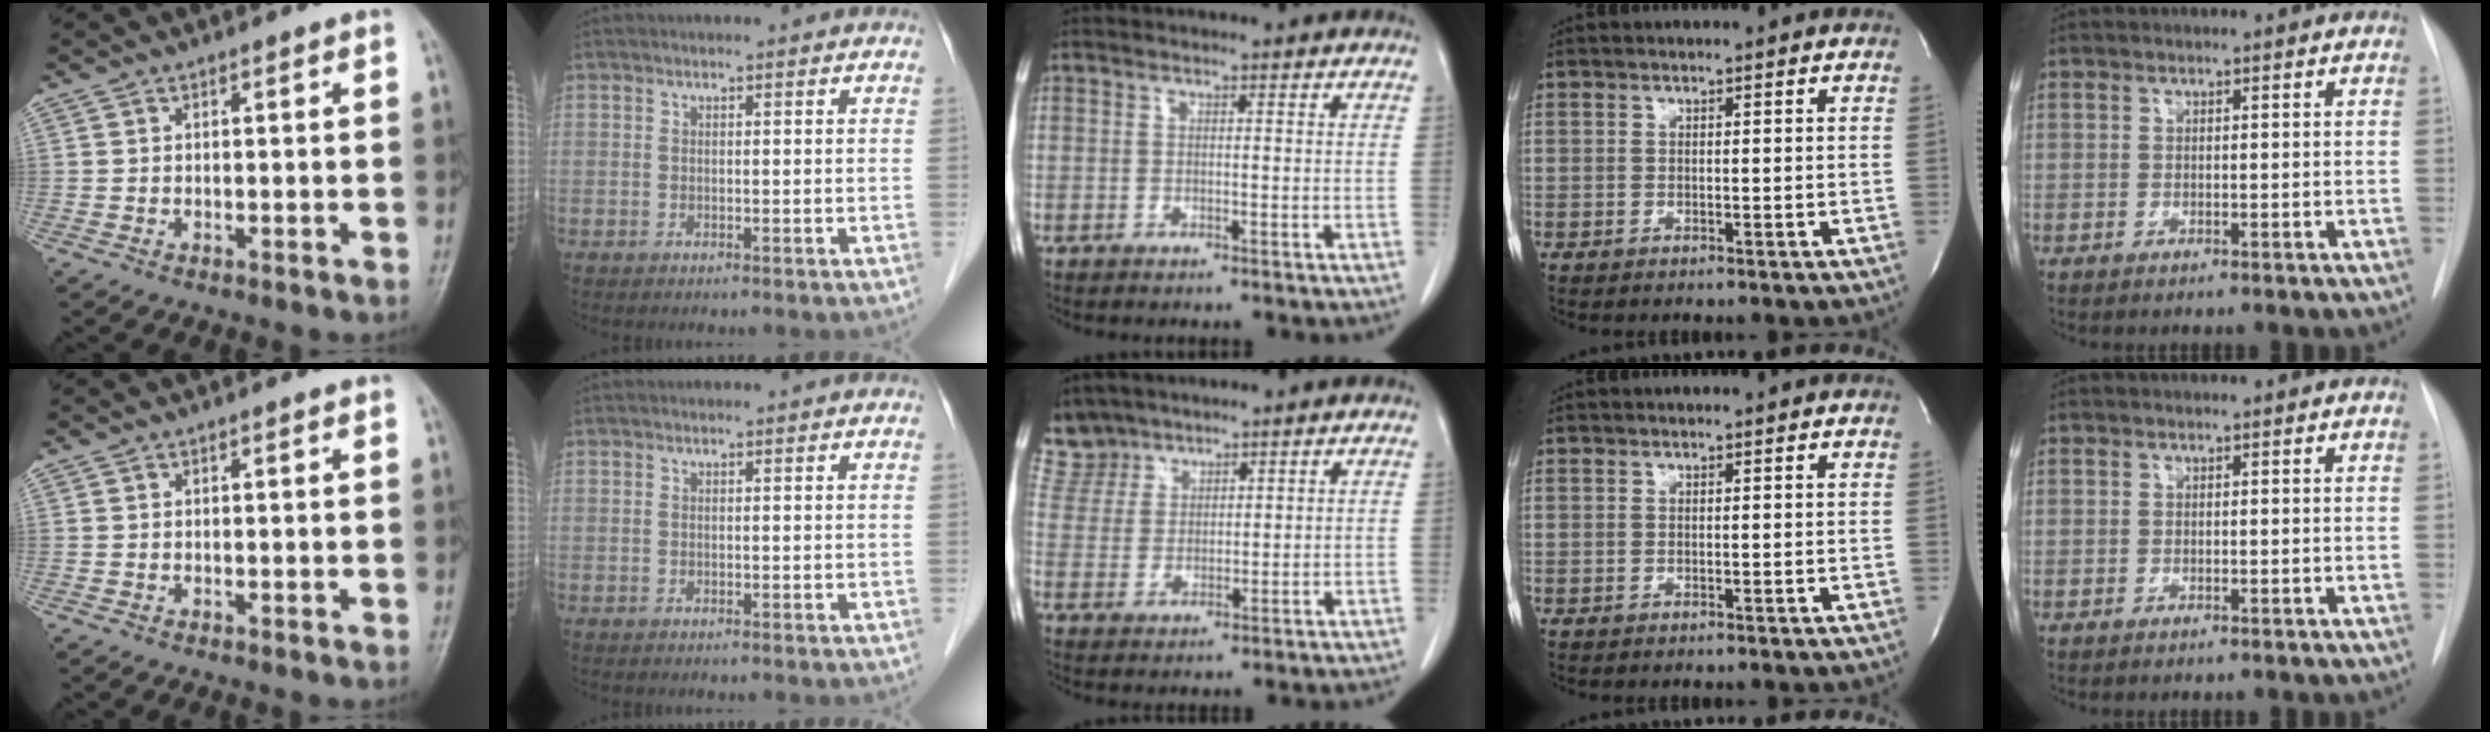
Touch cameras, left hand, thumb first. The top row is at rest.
{"middle": {"total": 6.4, "force": [5.6, 2.9, -0.4], "torque": [0.012, 0.004, 0.121]}}